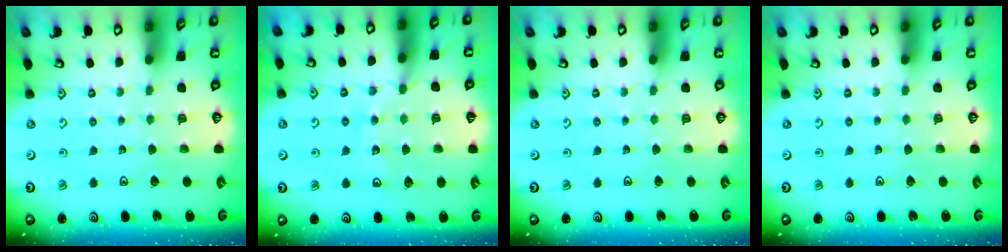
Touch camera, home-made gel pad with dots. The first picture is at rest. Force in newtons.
{"total": 12.2, "press": 11.8, "slide": 2.8}
{"total": 0.0}
{"total": 0.0}